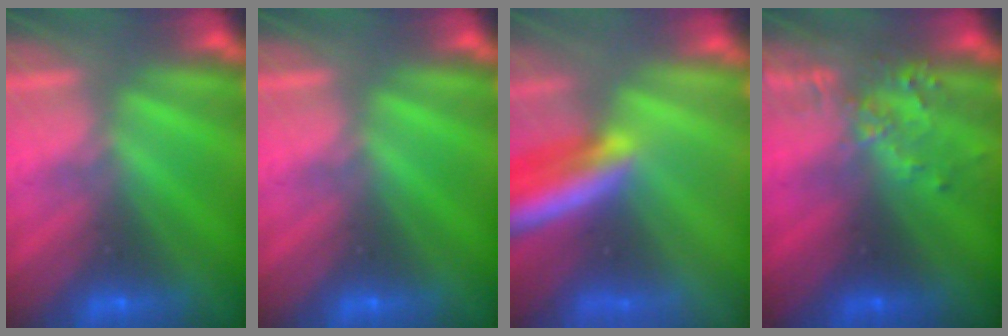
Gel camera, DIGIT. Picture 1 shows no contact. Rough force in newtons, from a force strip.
{"total": 0.0}
{"total": 6.8}
{"total": 3.4}